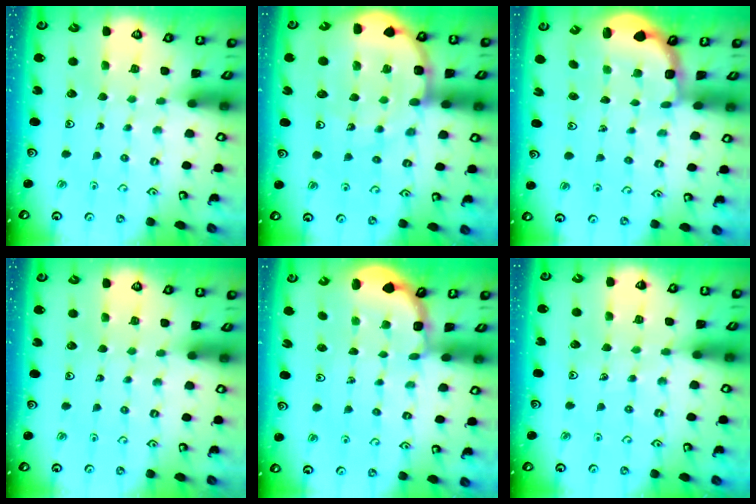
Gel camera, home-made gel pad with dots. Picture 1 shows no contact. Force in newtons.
{"total": 11.8, "press": 11.6, "slide": 2.1}
{"total": 2.5, "press": 1.9, "slide": 1.6}
{"total": 0.0}
{"total": 1.9, "press": 1.9, "slide": 0.3}
{"total": 5.1, "press": 5.1, "slide": 0.7}